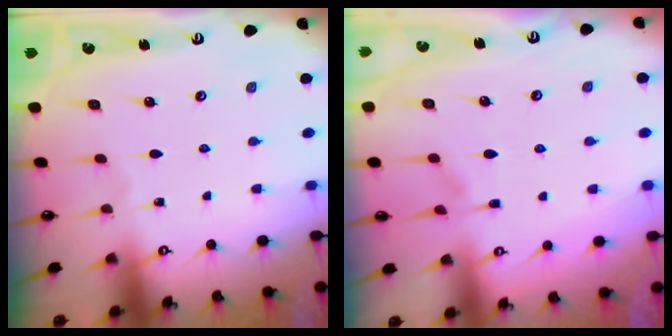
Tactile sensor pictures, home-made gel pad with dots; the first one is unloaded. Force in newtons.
{"total": 1.2, "press": 0.3, "slide": 1.1}